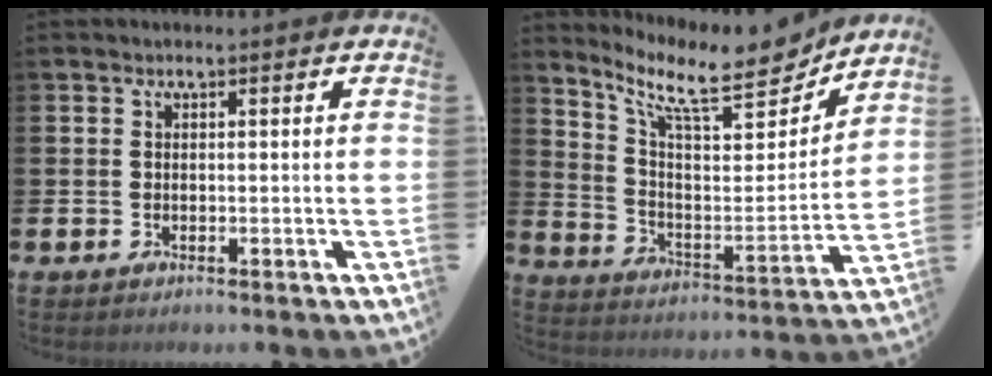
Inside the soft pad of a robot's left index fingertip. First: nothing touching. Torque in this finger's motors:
{"motor_torque": [-0.21, -0.94, 0.55, 0.18]}